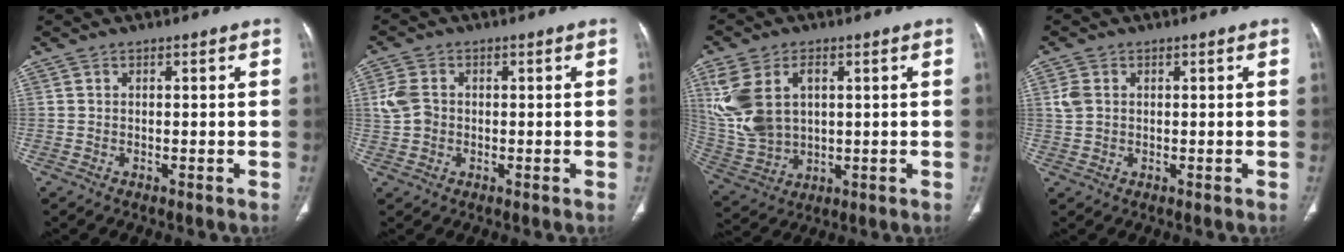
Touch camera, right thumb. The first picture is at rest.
{"total": 4.5, "force": [0.2, 3.6, 2.7], "torque": [-0.056, 0.008, 0.001]}
{"total": 14.1, "force": [3.5, 9.3, 10.0], "torque": [-0.213, 0.001, 0.084]}
{"total": 3.1, "force": [0.6, 2.3, 1.9], "torque": [-0.047, 0.004, 0.015]}